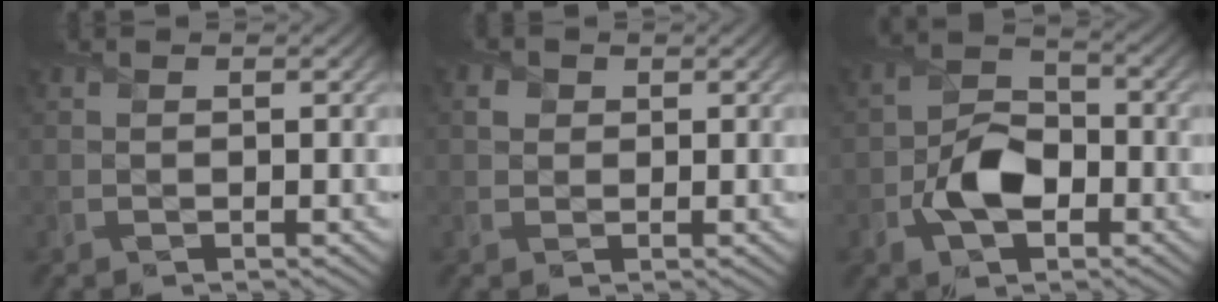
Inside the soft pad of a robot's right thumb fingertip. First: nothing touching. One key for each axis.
{"total": 1.5, "fx": 0.5, "fy": 1.4, "fz": 0.2, "tx": -0.004, "ty": 0.000, "tz": 0.005}
{"total": 6.7, "fx": -2.4, "fy": 4.4, "fz": 4.5, "tx": -0.083, "ty": 0.001, "tz": -0.052}